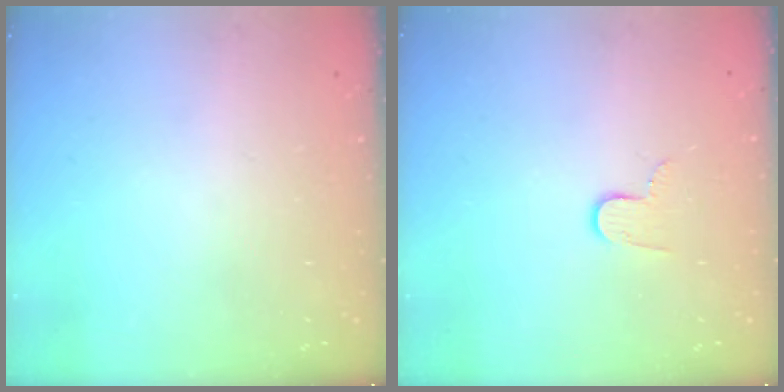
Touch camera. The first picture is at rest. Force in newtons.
{"total": 5.8, "press": 5.8, "slide": 0.6}